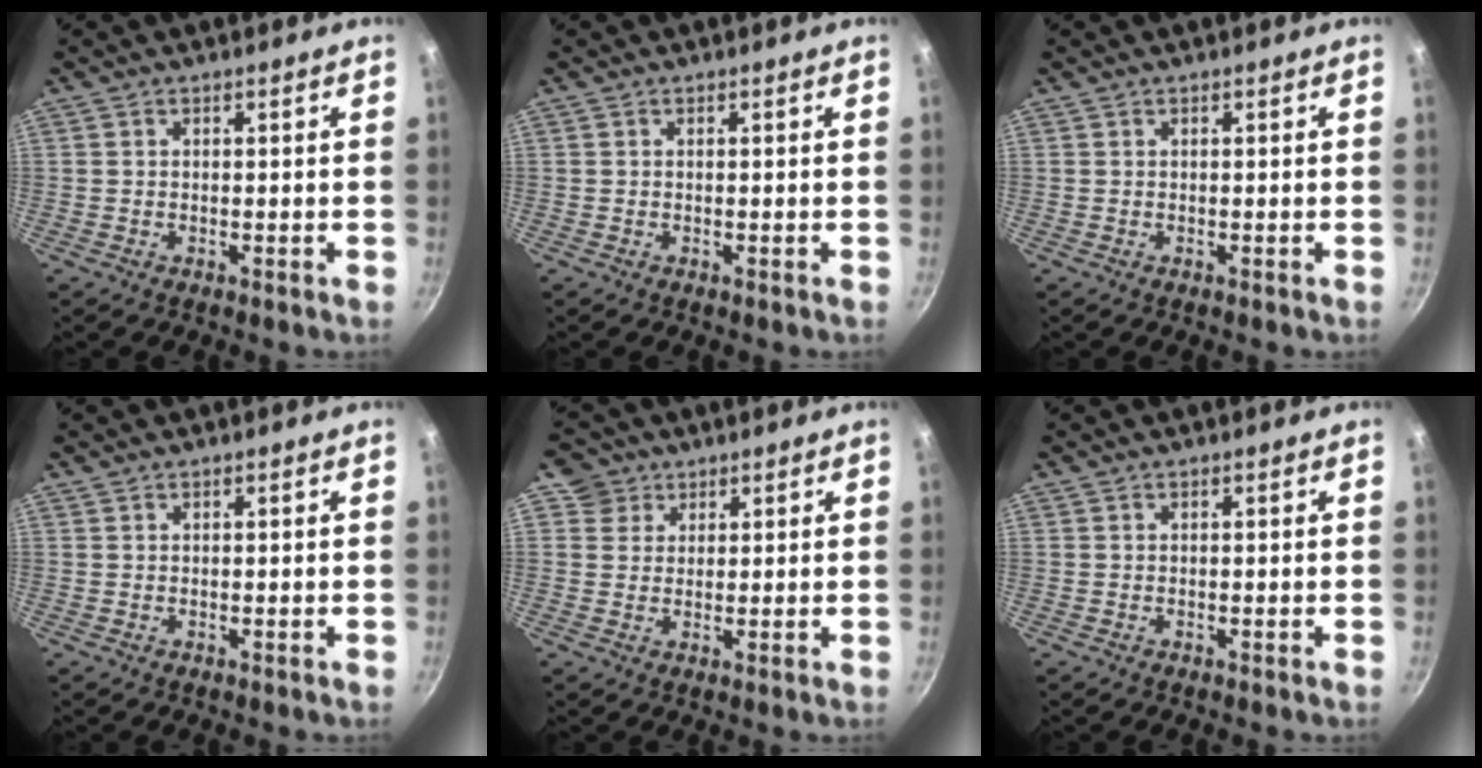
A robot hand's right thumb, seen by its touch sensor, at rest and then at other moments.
{"total": 0.0}
{"total": 0.0}
{"total": 0.0}
{"total": 4.3, "force": [2.2, 3.7, 0.2], "torque": [0.036, 0.004, 0.030]}
{"total": 0.0}